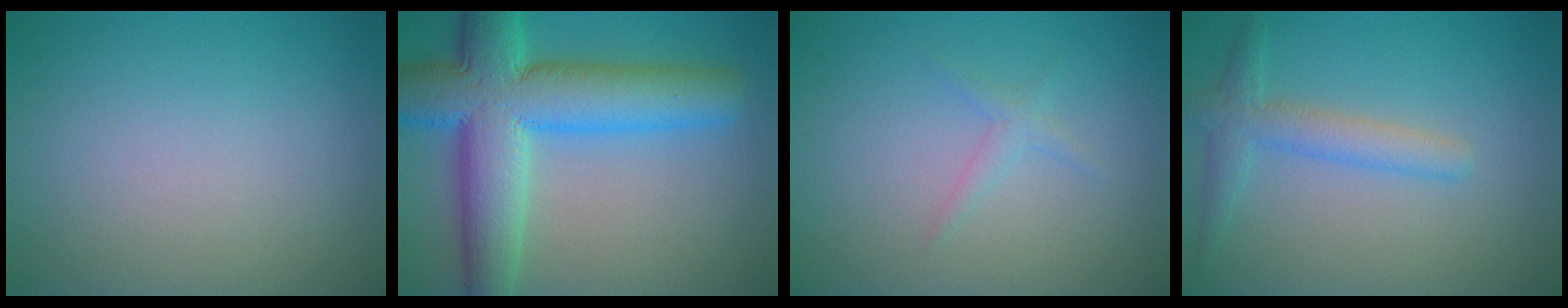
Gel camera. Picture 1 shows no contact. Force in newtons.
{"total": 11.0, "press": 11.0, "slide": 0.4}
{"total": 1.1, "press": 1.1, "slide": 0.0}
{"total": 2.8, "press": 2.8, "slide": 0.1}